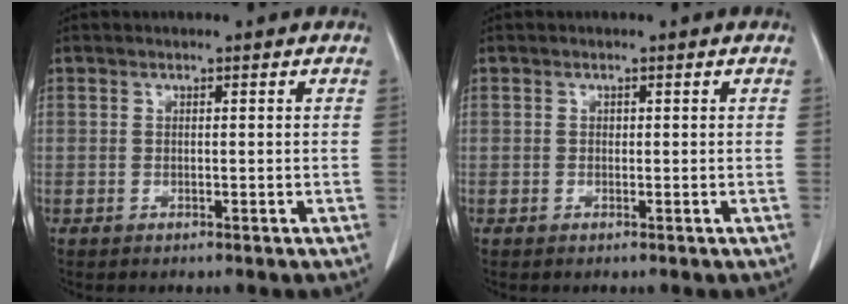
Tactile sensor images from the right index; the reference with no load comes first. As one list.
[{"total": 0.0}]